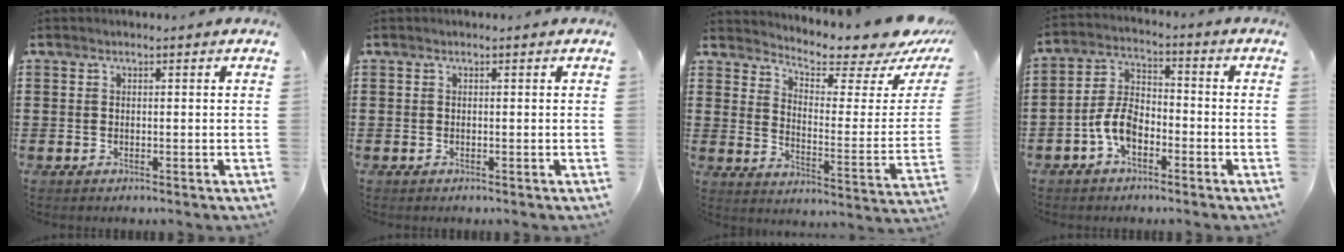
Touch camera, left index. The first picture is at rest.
{"total": 0.0}
{"total": 5.8, "force": [5.3, 0.2, 2.3], "torque": [-0.057, -0.054, 0.084]}
{"total": 6.5, "force": [-3.1, 3.5, 4.5], "torque": [-0.113, 0.005, -0.065]}